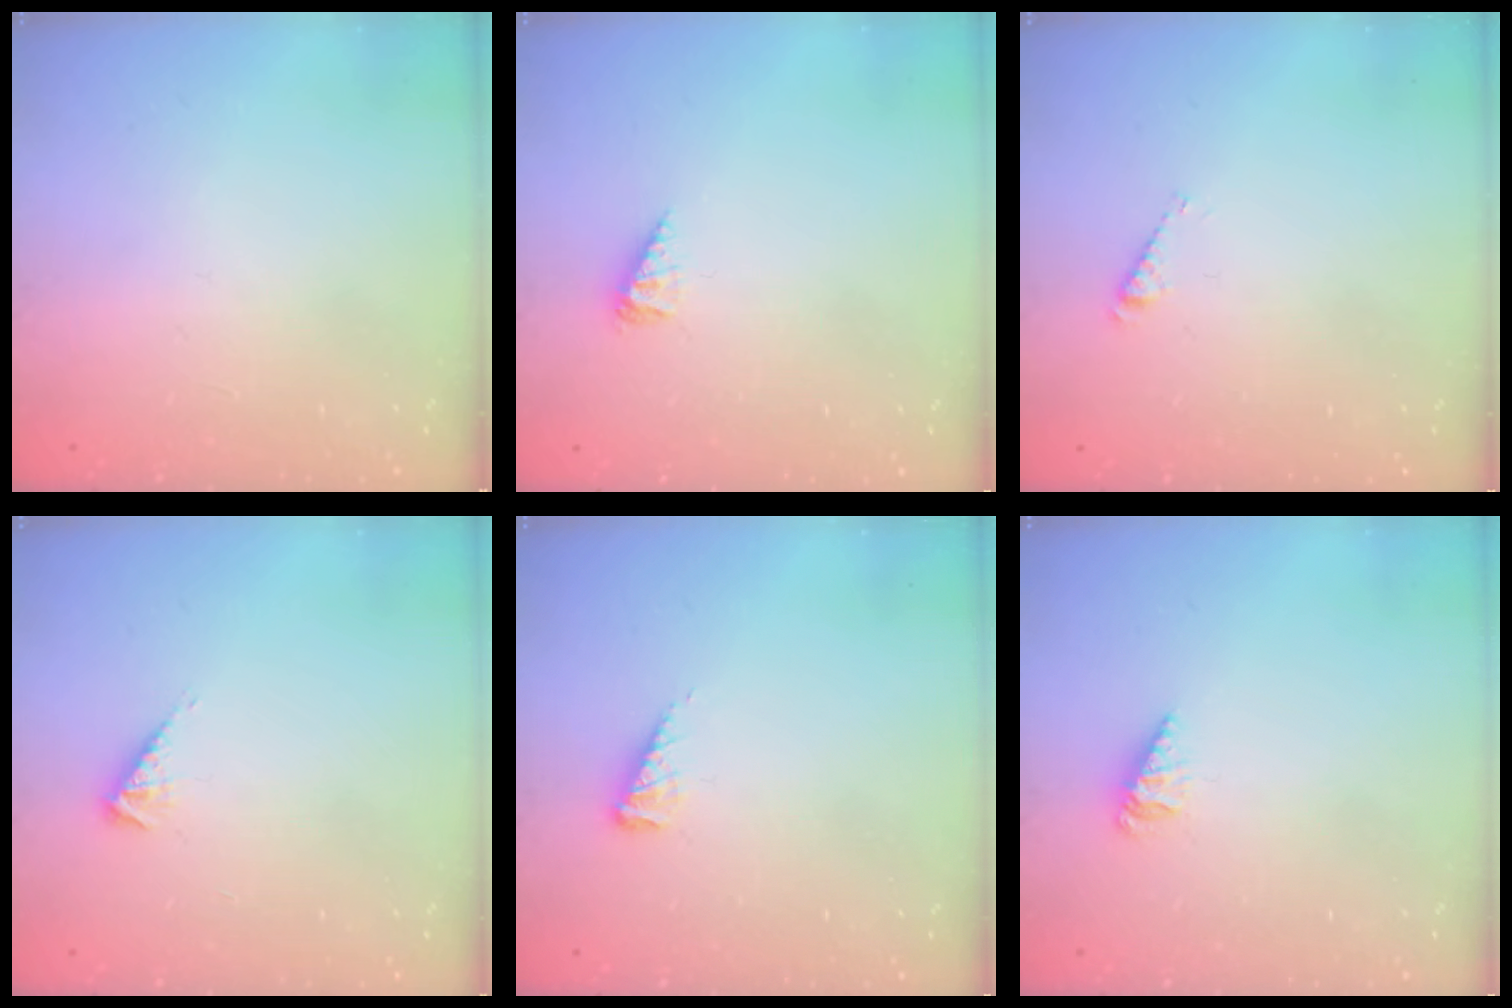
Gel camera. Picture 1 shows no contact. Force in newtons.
{"total": 2.5, "press": 2.5, "slide": 0.3}
{"total": 2.9, "press": 2.9, "slide": 0.3}
{"total": 3.0, "press": 3.0, "slide": 0.6}
{"total": 3.8, "press": 3.8, "slide": 0.5}
{"total": 2.0, "press": 2.0, "slide": 0.3}